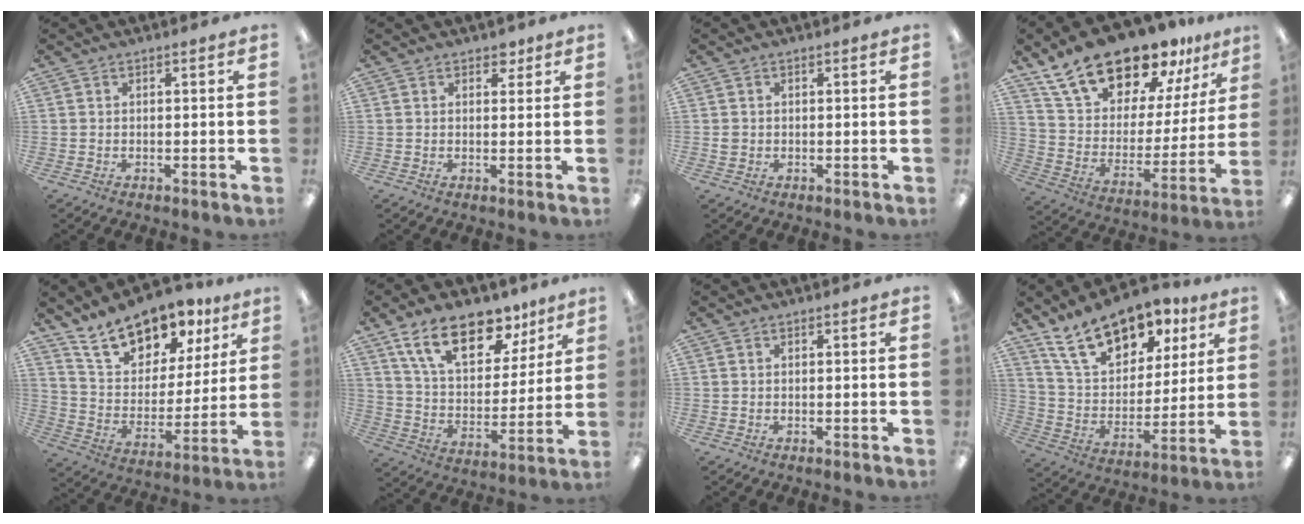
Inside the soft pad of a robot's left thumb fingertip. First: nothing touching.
{"total": 2.5, "force": [1.8, 1.5, 0.9], "torque": [0.004, -0.007, 0.028]}
{"total": 1.1, "force": [-0.1, 1.1, 0.3], "torque": [-0.007, 0.004, -0.002]}
{"total": 21.3, "force": [17.8, 8.7, 7.9], "torque": [-0.153, -0.124, 0.318]}
{"total": 17.3, "force": [13.3, 8.6, 7.0], "torque": [-0.126, -0.083, 0.240]}
{"total": 19.3, "force": [12.3, 9.8, 11.2], "torque": [-0.193, -0.052, 0.219]}
{"total": 0.0}
{"total": 19.5, "force": [12.8, 10.6, 10.1], "torque": [-0.178, -0.061, 0.232]}